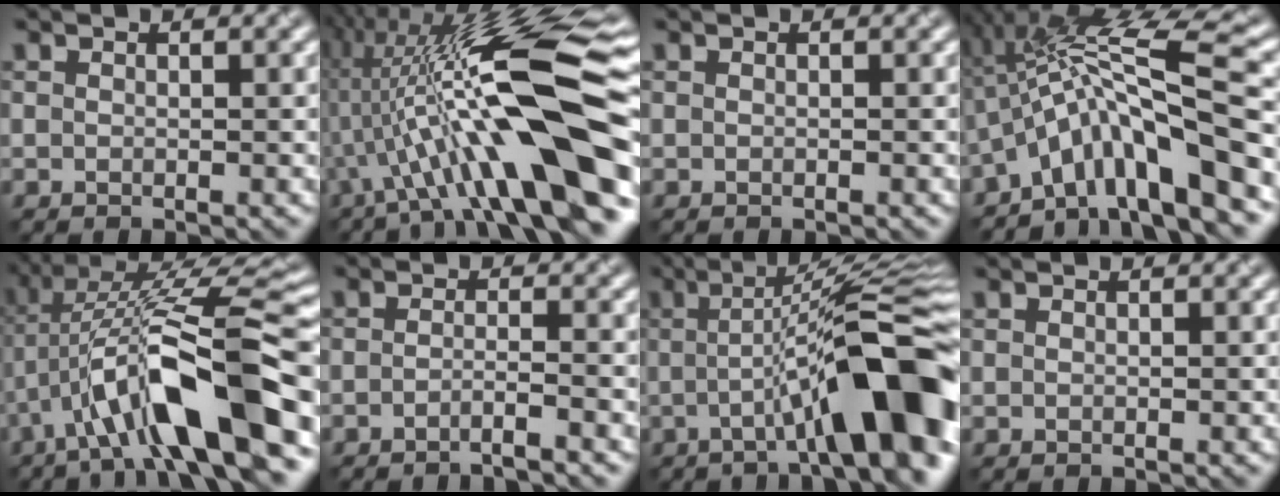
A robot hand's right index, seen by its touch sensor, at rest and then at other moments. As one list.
[{"total": 15.0, "force": [-2.1, 2.9, 14.6], "torque": [-0.238, 0.037, -0.038]}, {"total": 0.0}, {"total": 10.6, "force": [-3.8, 2.1, 9.6], "torque": [-0.143, 0.021, -0.068]}, {"total": 12.2, "force": [-4.6, 2.8, 11.0], "torque": [-0.183, 0.022, -0.080]}, {"total": 2.0, "force": [-1.8, 0.2, 0.9], "torque": [-0.006, -0.004, -0.043]}, {"total": 11.9, "force": [-2.8, 2.1, 11.4], "torque": [-0.146, 0.017, -0.050]}, {"total": 0.0}]